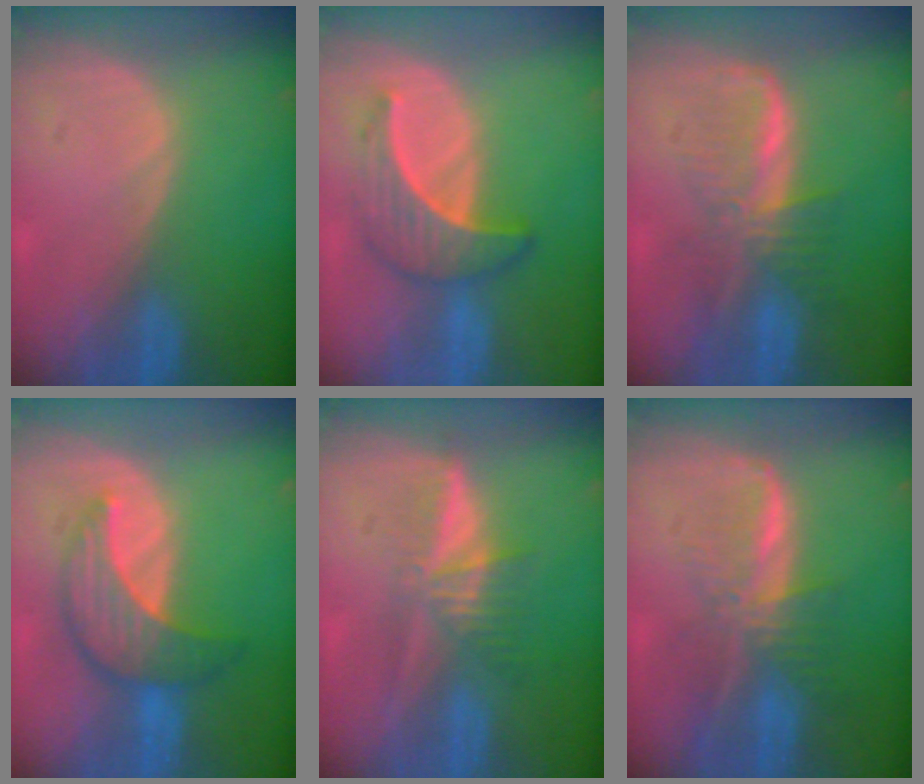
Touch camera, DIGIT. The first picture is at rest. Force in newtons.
{"total": 7.0, "press": 6.2, "slide": 3.1}
{"total": 6.6, "press": 6.3, "slide": 2.1}
{"total": 7.3, "press": 7.2, "slide": 0.8}
{"total": 5.3, "press": 5.2, "slide": 1.2}
{"total": 8.1, "press": 6.8, "slide": 4.4}